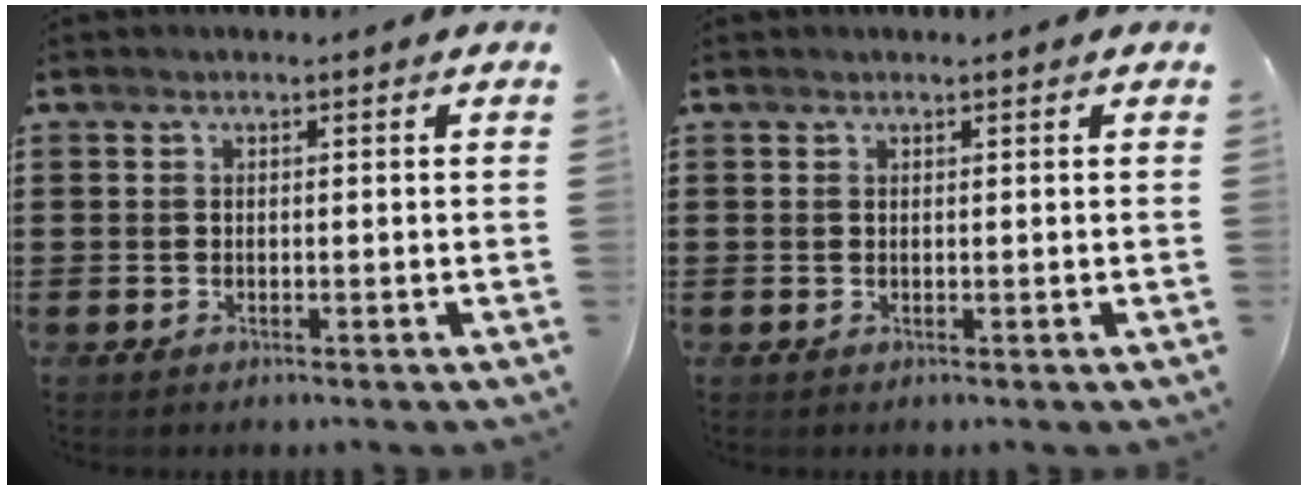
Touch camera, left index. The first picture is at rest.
{"total": 0.0}